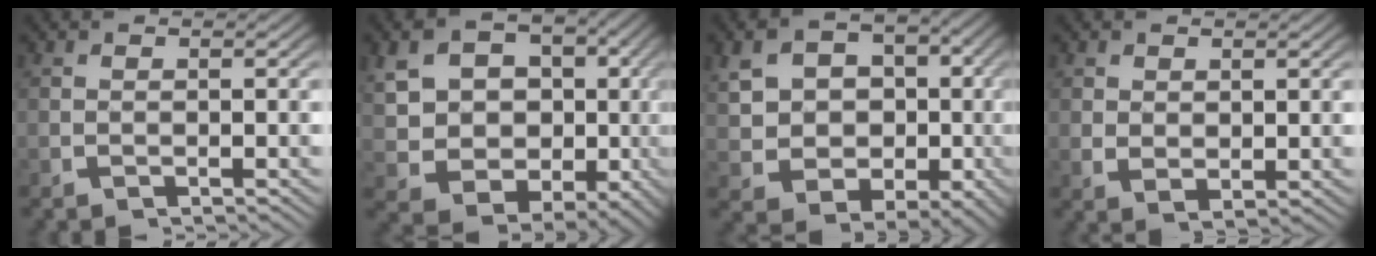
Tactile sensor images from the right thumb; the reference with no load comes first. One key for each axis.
{"total": 17.1, "fx": 0.2, "fy": 14.1, "fz": 9.8, "tx": -0.218, "ty": -0.067, "tz": 0.014}
{"total": 14.4, "fx": 0.2, "fy": 11.7, "fz": 8.3, "tx": -0.182, "ty": -0.057, "tz": 0.016}
{"total": 1.7, "fx": 0.8, "fy": 1.0, "fz": 1.1, "tx": -0.023, "ty": -0.011, "tz": 0.028}